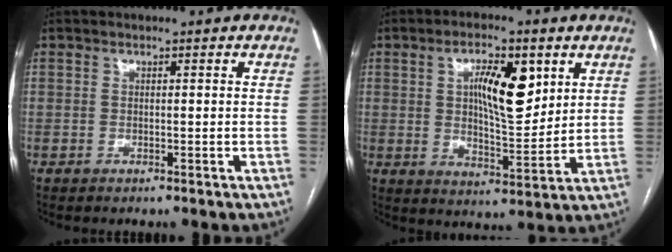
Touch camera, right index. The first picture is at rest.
{"total": 10.3, "force": [3.6, 3.4, 9.0], "torque": [-0.150, 0.006, 0.064]}